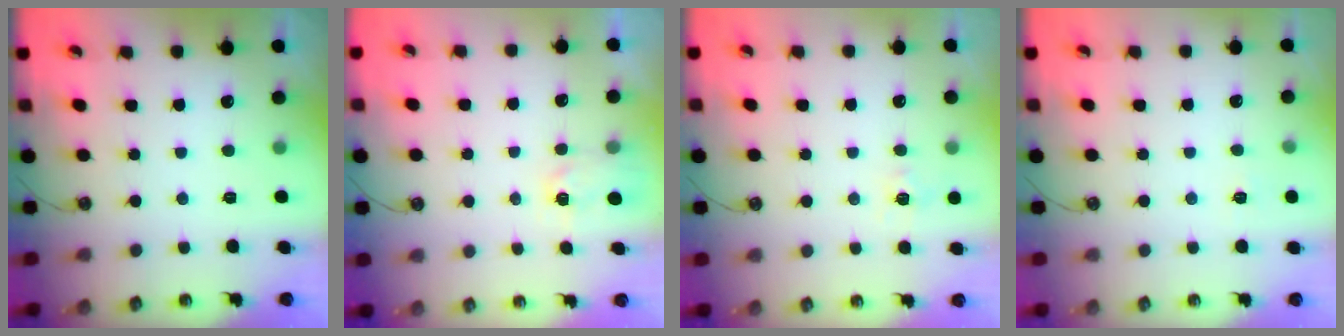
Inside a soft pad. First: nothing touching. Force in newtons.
{"total": 3.0, "press": 2.9, "slide": 0.5}
{"total": 5.5, "press": 5.5, "slide": 0.5}
{"total": 3.7, "press": 3.7, "slide": 0.4}